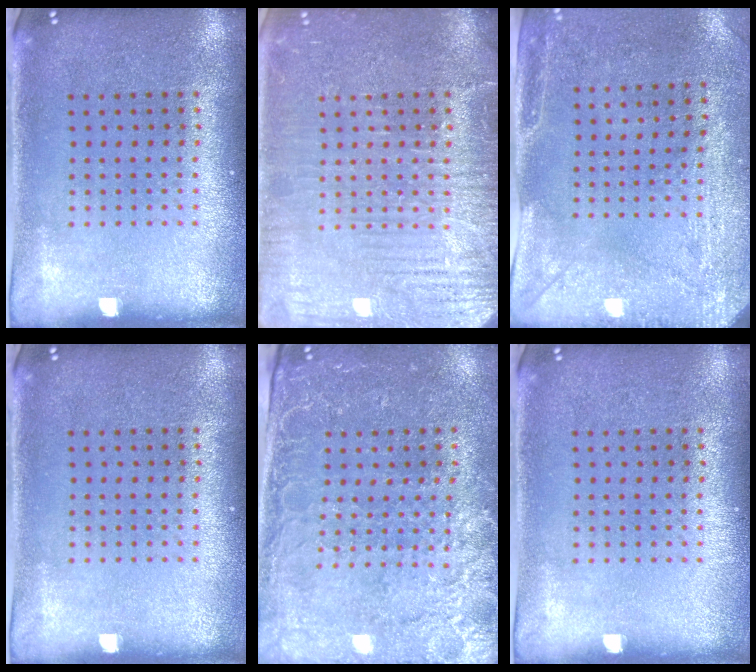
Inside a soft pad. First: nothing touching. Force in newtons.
{"total": 5.4, "press": 5.3, "slide": 0.7}
{"total": 3.0, "press": 2.4, "slide": 1.8}
{"total": 0.0}
{"total": 3.1, "press": 2.9, "slide": 1.1}
{"total": 0.0}